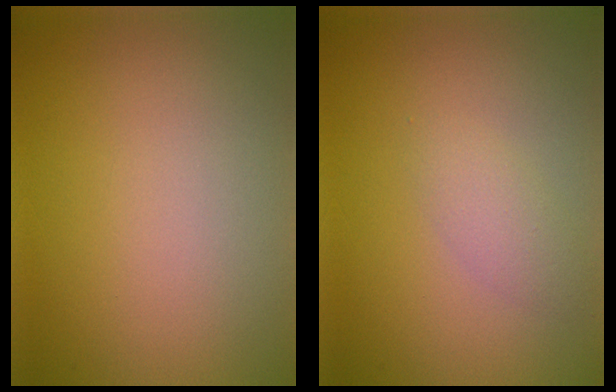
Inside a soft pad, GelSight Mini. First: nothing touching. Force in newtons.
{"total": 1.7, "press": 1.7, "slide": 0.0}